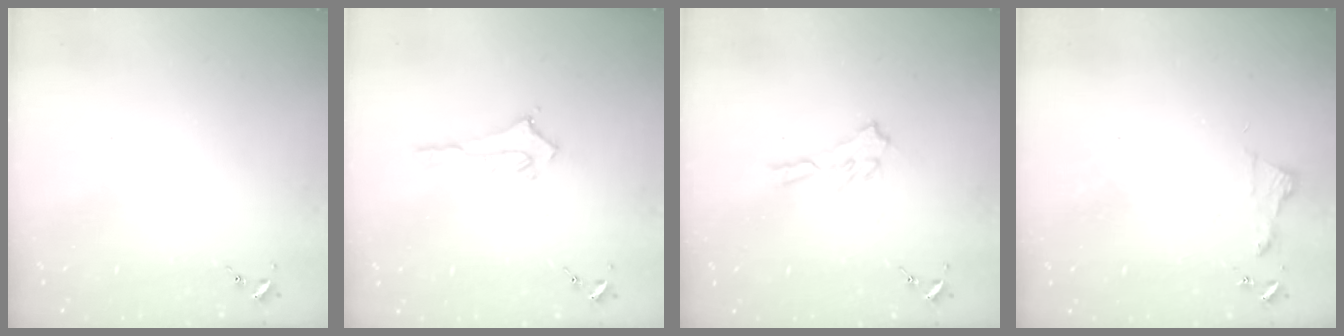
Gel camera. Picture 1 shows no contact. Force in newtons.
{"total": 2.8, "press": 2.8, "slide": 0.4}
{"total": 5.5, "press": 5.5, "slide": 0.4}
{"total": 5.2, "press": 5.2, "slide": 0.4}